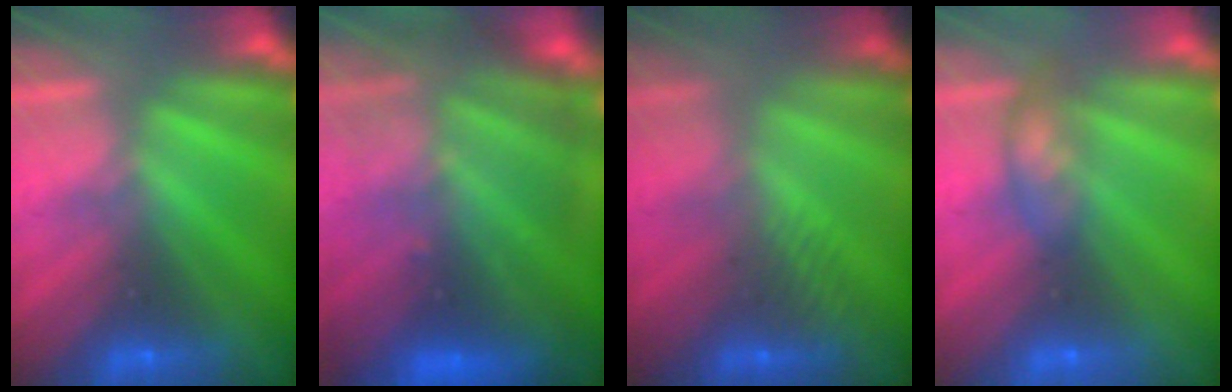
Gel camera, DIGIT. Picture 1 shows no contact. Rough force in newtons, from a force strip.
{"total": 9.0}
{"total": 2.4}
{"total": 2.3}